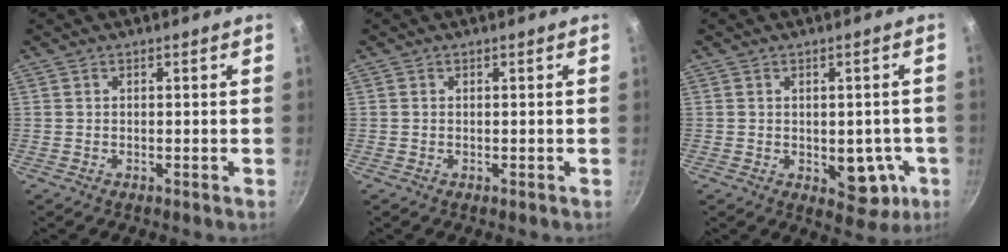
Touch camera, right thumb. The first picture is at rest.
{"total": 0.0}
{"total": 8.1, "force": [-1.7, 5.0, 6.1], "torque": [-0.036, 0.003, -0.014]}